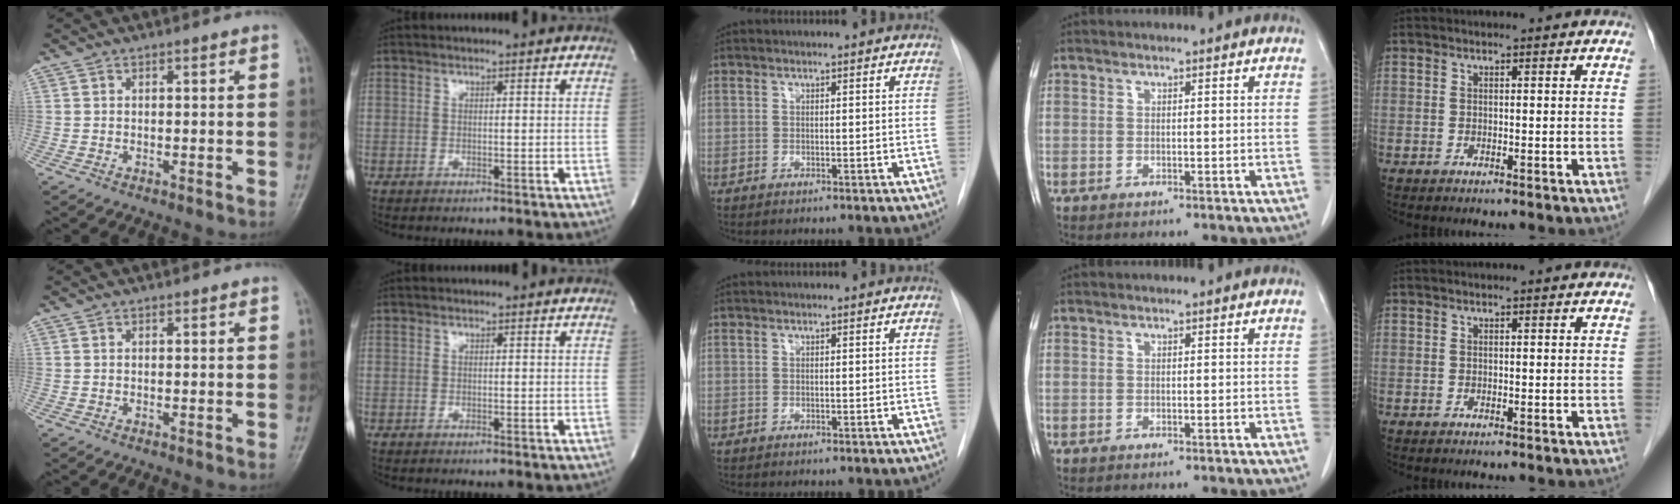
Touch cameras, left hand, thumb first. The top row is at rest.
{}